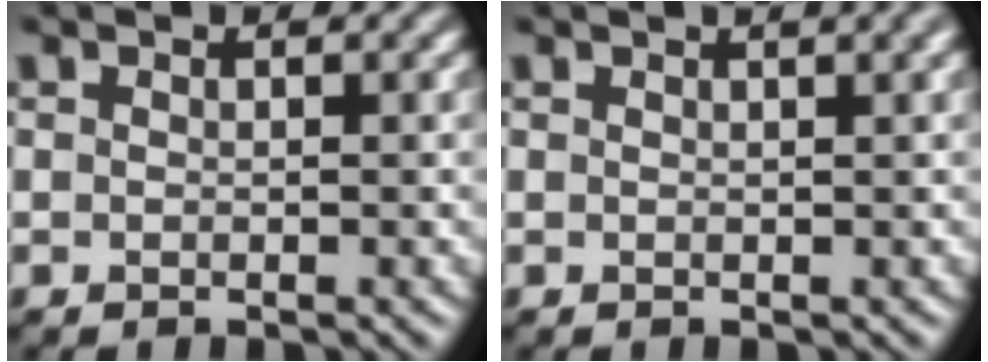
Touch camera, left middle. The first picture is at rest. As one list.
[{"total": 3.9, "force": [2.4, 1.5, 2.8], "torque": [-0.021, 0.017, 0.009]}]